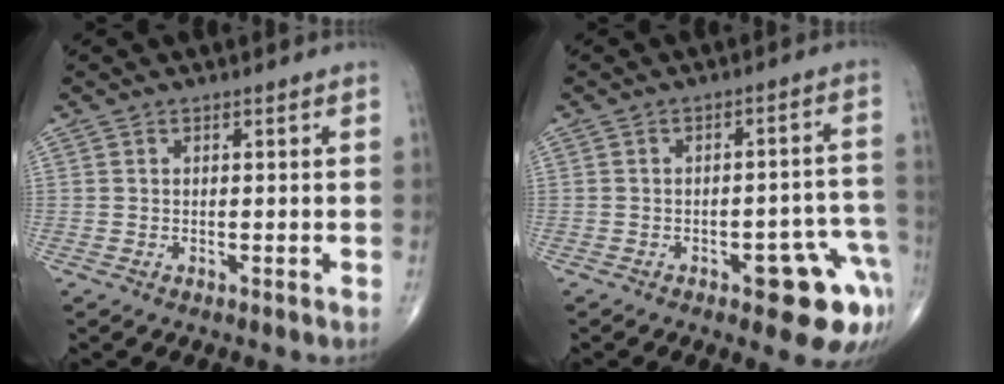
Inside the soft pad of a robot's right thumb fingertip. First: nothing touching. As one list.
[{"total": 11.8, "force": [-5.5, 4.3, 9.5], "torque": [-0.078, 0.038, -0.061]}]